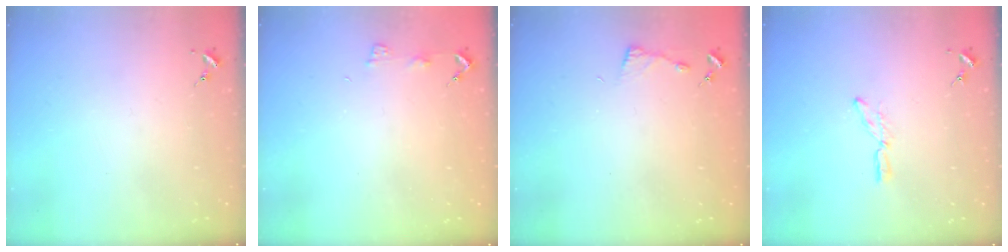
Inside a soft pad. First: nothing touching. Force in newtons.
{"total": 3.6, "press": 3.6, "slide": 0.4}
{"total": 2.9, "press": 2.9, "slide": 0.4}
{"total": 6.5, "press": 6.5, "slide": 0.4}